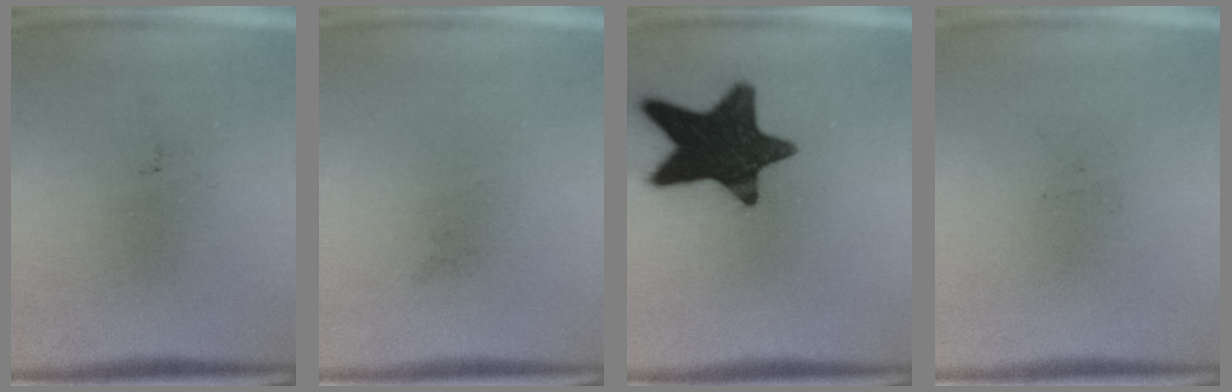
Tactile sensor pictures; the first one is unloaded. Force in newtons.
{"total": 0.0}
{"total": 17.0}
{"total": 0.0}